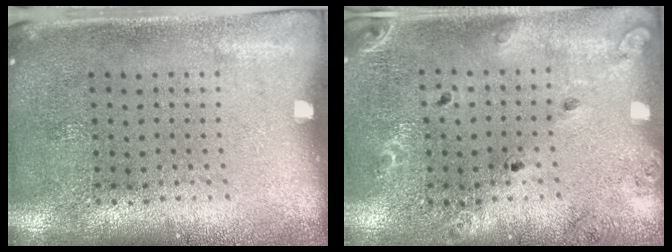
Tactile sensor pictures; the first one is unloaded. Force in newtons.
{"total": 1.4, "press": 1.4, "slide": 0.1}